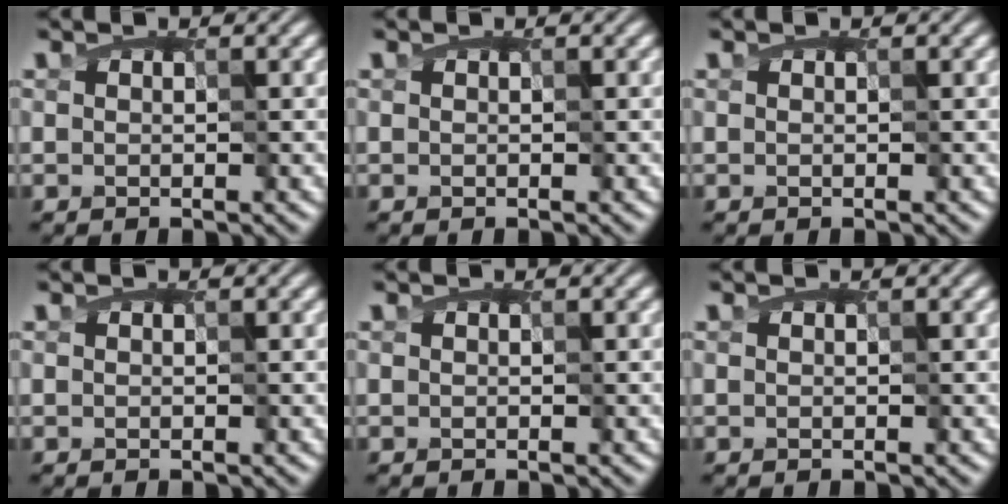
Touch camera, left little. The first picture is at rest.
{"total": 0.0}
{"total": 0.0}
{"total": 0.0}
{"total": 0.0}
{"total": 0.0}